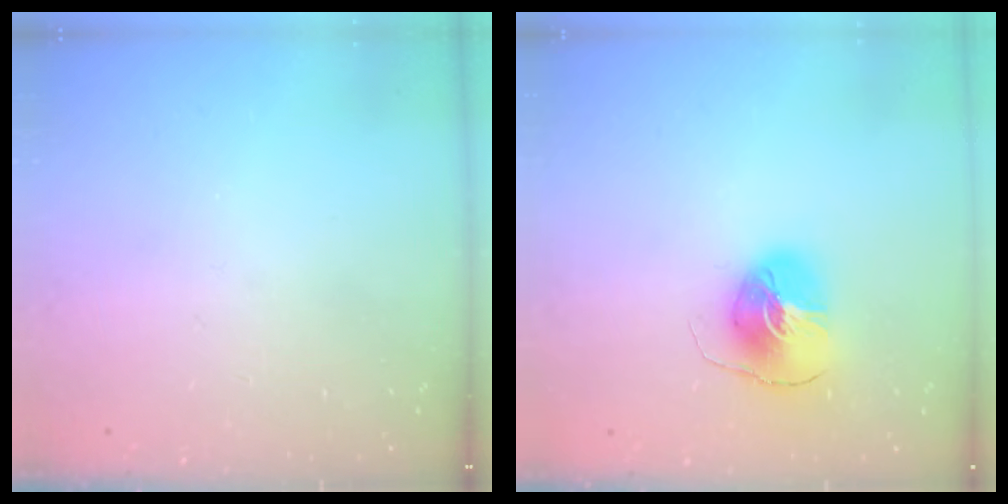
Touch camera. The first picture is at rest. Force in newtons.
{"total": 8.2, "press": 8.1, "slide": 1.3}